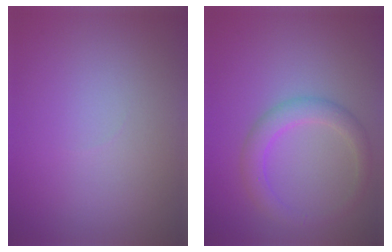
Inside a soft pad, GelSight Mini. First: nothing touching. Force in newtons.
{"total": 2.8, "press": 2.8, "slide": 0.1}